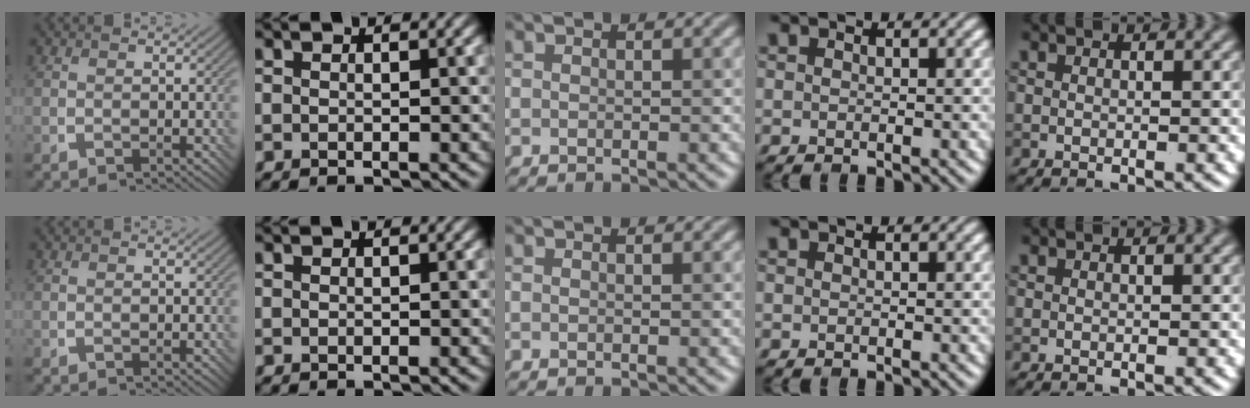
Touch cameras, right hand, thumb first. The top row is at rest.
{}